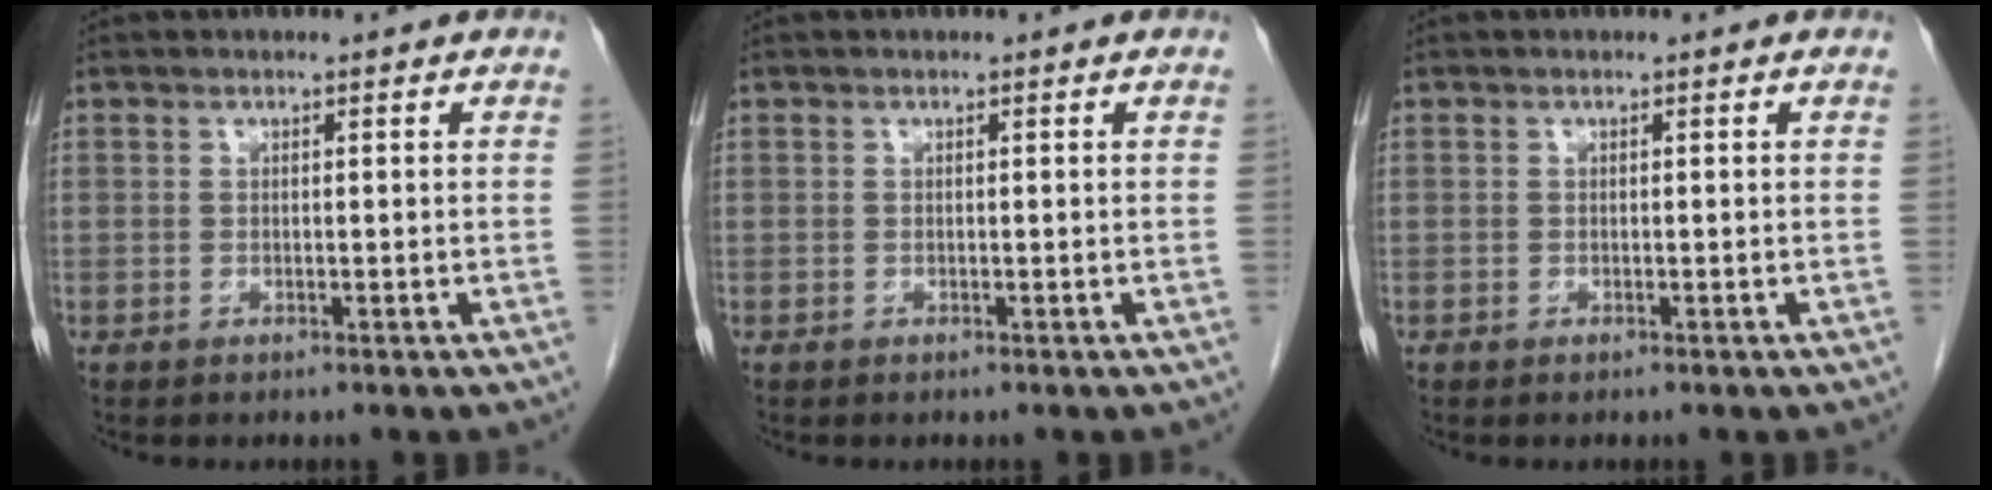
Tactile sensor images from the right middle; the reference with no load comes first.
{"total": 0.0}
{"total": 0.0}